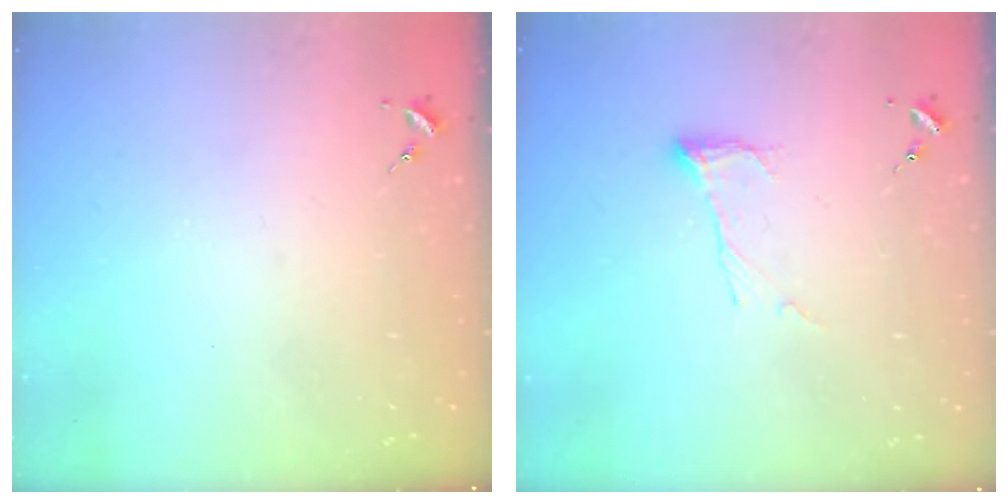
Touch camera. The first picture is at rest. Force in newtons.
{"total": 6.8, "press": 6.8, "slide": 0.3}